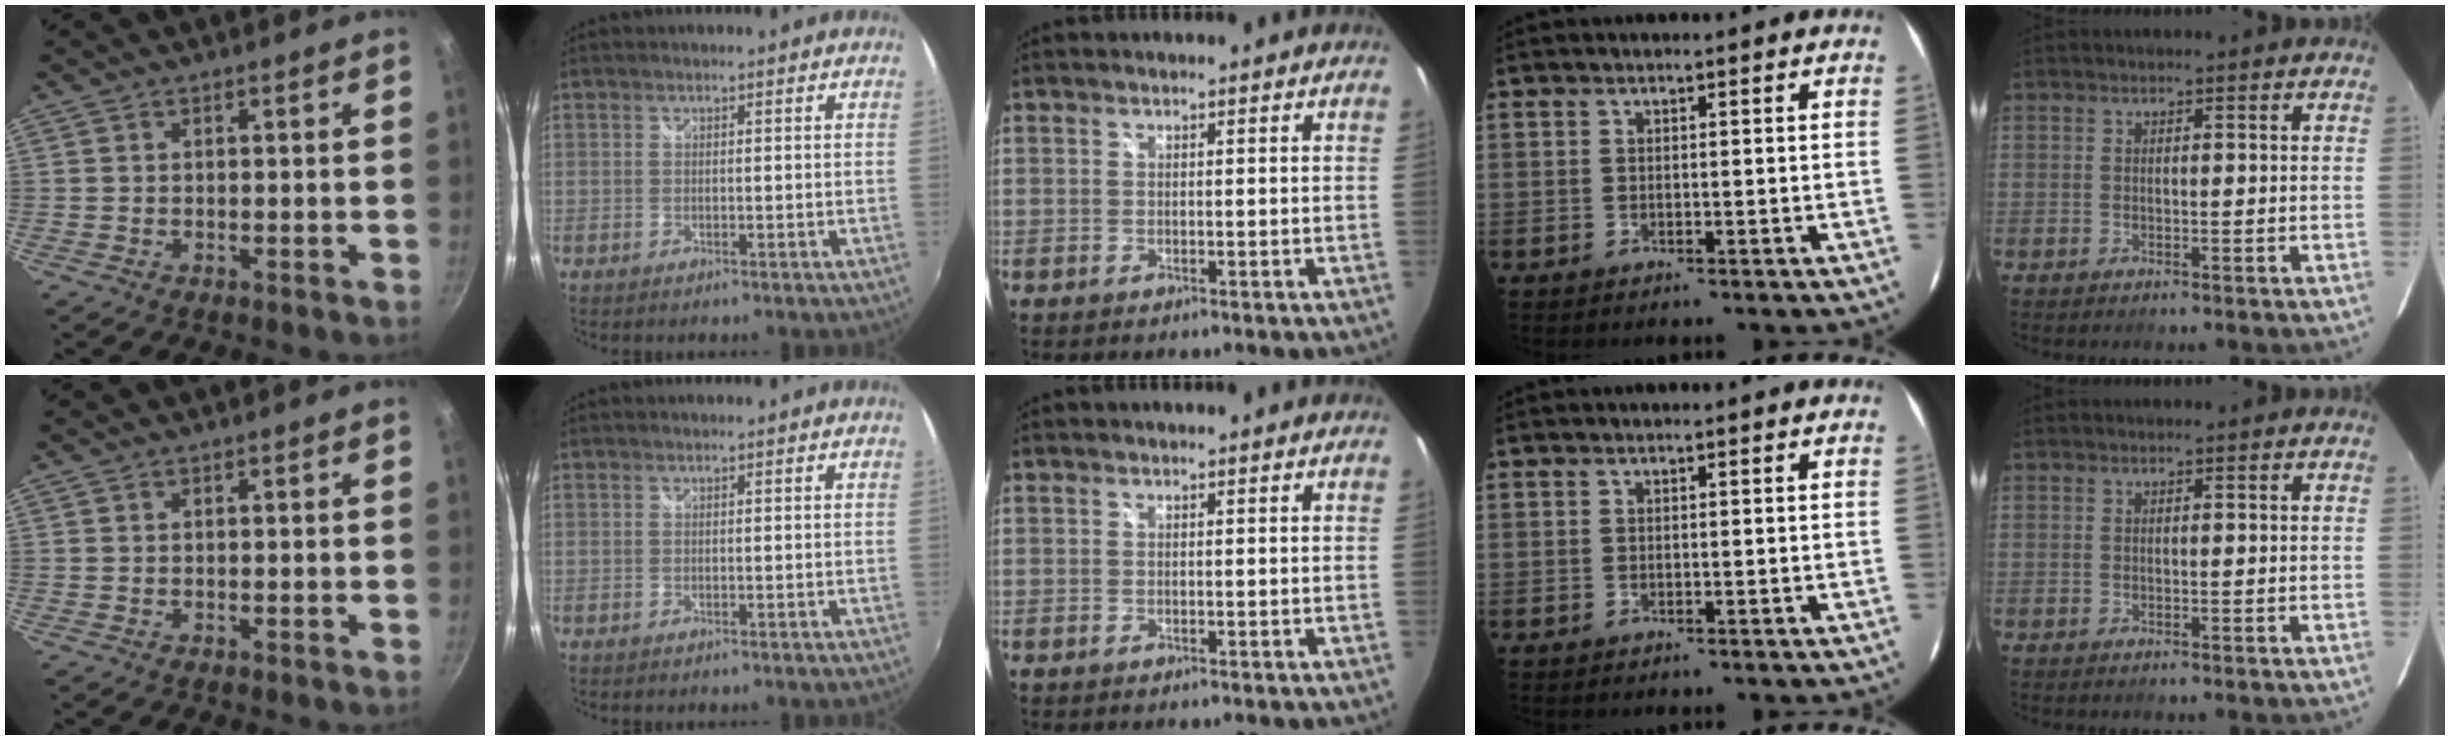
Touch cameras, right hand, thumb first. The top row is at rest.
{}